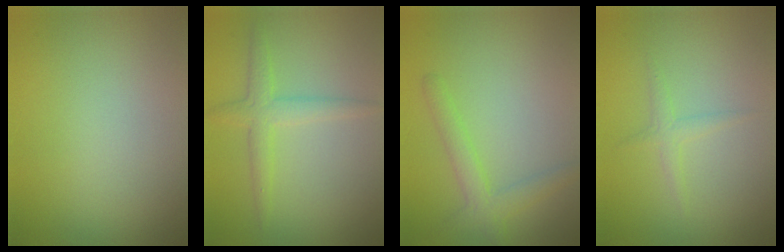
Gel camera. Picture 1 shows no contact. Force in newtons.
{"total": 2.5, "press": 2.5, "slide": 0.1}
{"total": 2.5, "press": 2.5, "slide": 0.1}
{"total": 1.2, "press": 1.2, "slide": 0.1}